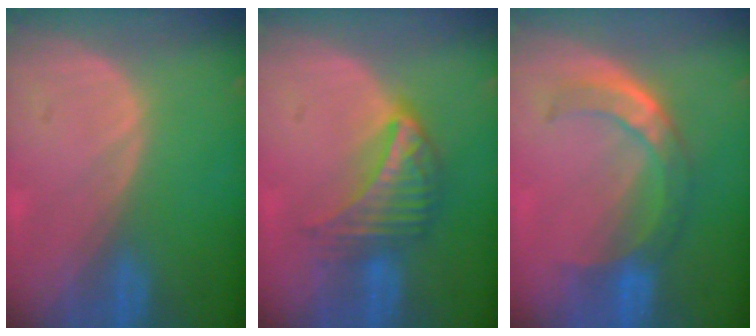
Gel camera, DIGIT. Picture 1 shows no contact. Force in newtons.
{"total": 7.5, "press": 6.6, "slide": 3.6}
{"total": 7.9, "press": 6.6, "slide": 4.3}